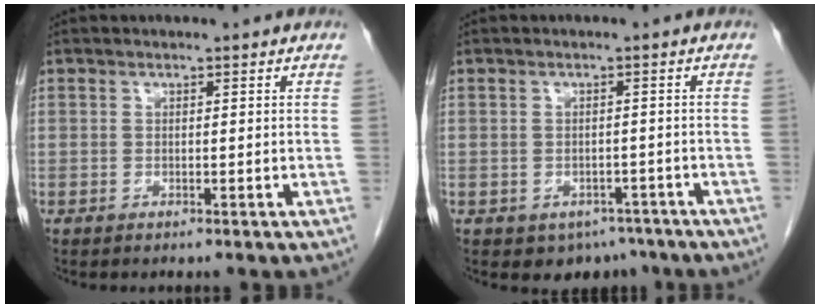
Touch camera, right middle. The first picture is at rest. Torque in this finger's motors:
{"motor_torque": [0.28, -0.49, -0.02, 0.00]}